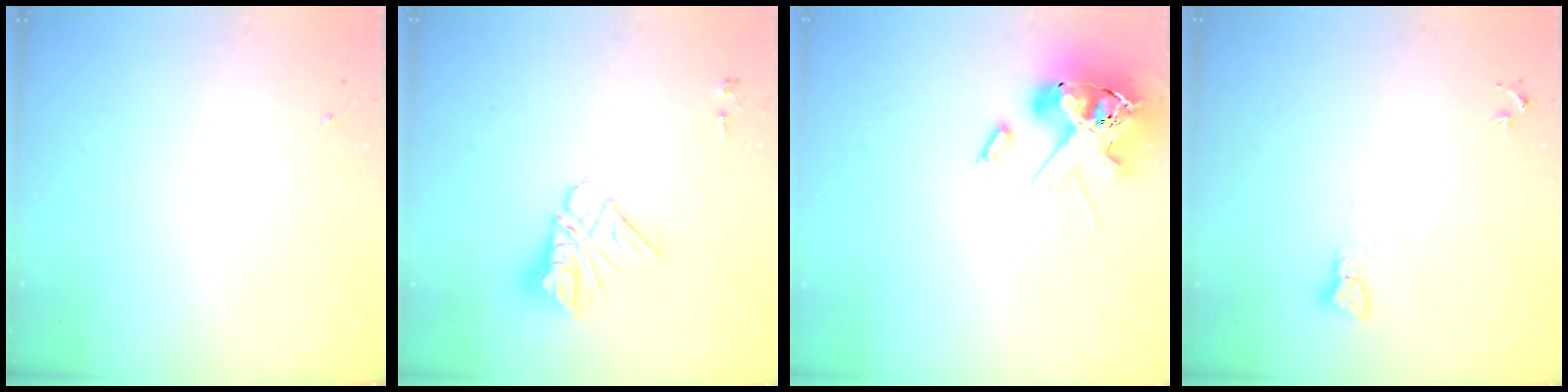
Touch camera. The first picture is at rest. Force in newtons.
{"total": 12.7, "press": 12.6, "slide": 1.1}
{"total": 16.4, "press": 16.2, "slide": 2.7}
{"total": 2.3, "press": 2.3, "slide": 0.3}